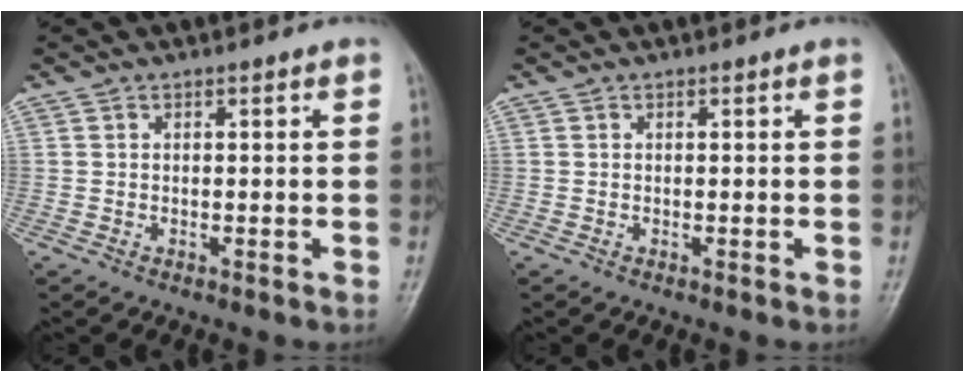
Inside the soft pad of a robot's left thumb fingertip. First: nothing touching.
{"total": 0.0}